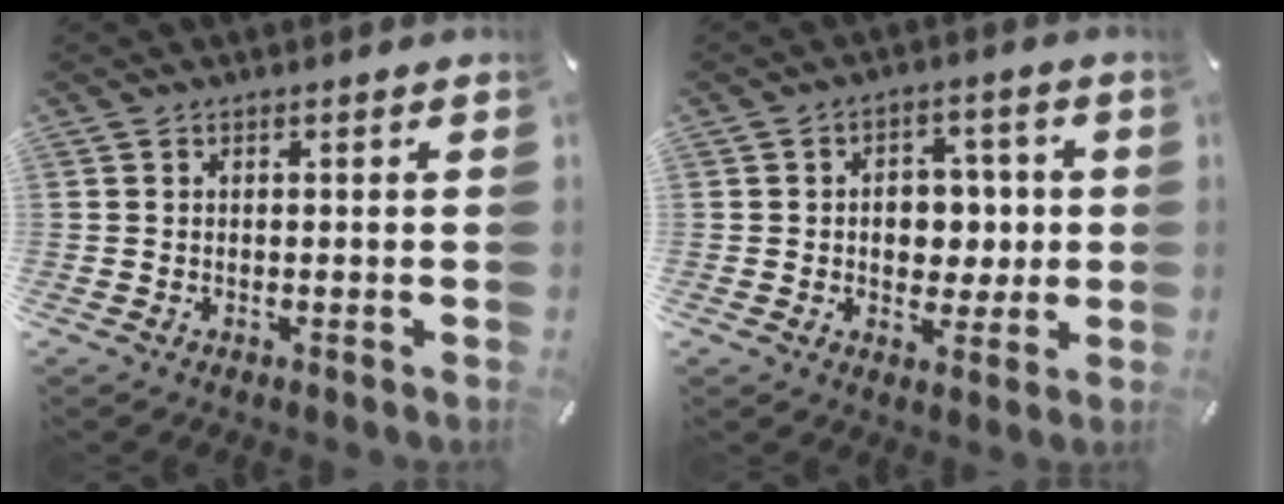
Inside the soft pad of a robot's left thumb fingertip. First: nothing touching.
{"total": 8.3, "force": [0.0, 6.5, 5.2], "torque": [-0.059, 0.003, -0.005]}